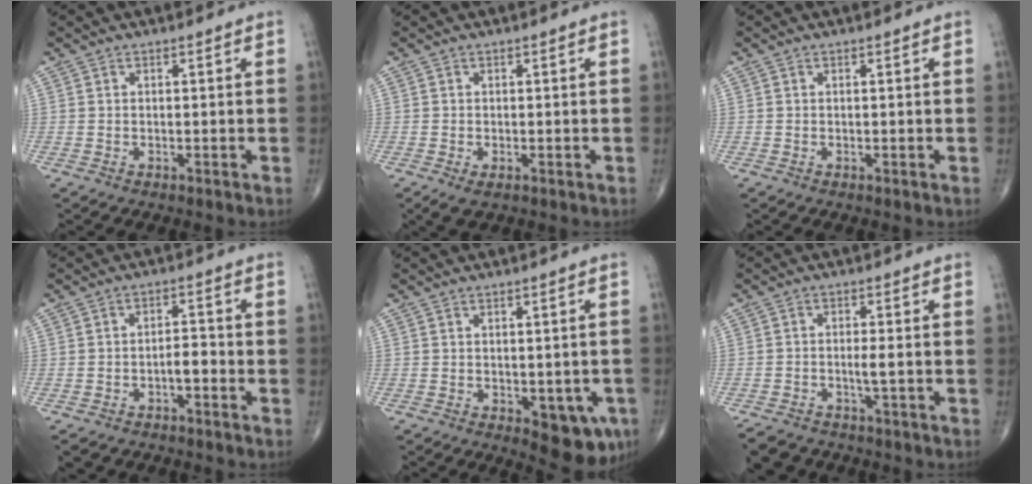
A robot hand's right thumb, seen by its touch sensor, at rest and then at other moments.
{"total": 2.4, "force": [-0.9, 1.3, 1.7], "torque": [-0.036, -0.006, -0.010]}
{"total": 0.0}
{"total": 5.5, "force": [-3.0, 3.0, 3.6], "torque": [-0.050, 0.028, -0.044]}
{"total": 8.6, "force": [-3.1, 4.1, 6.9], "torque": [-0.053, -0.002, -0.031]}
{"total": 7.2, "force": [-4.9, 3.7, 3.7], "torque": [-0.064, 0.025, -0.077]}